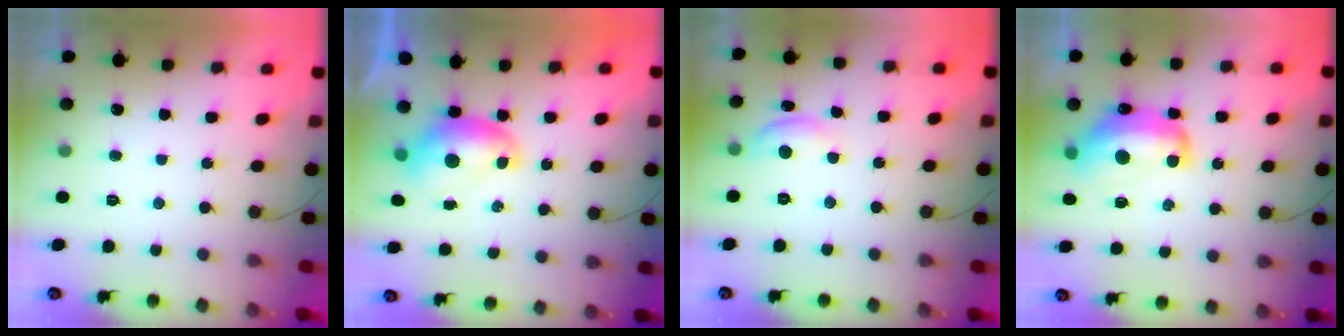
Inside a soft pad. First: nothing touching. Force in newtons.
{"total": 7.7, "press": 7.7, "slide": 0.3}
{"total": 8.4, "press": 8.4, "slide": 0.6}
{"total": 14.5, "press": 14.5, "slide": 1.3}